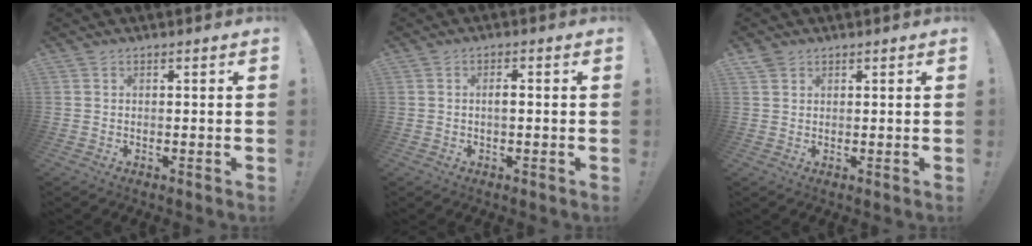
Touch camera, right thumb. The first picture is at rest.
{"total": 2.1, "force": [-0.4, 0.6, 2.0], "torque": [-0.031, 0.004, -0.010]}
{"total": 2.0, "force": [1.6, 1.0, 0.7], "torque": [-0.013, -0.005, 0.029]}